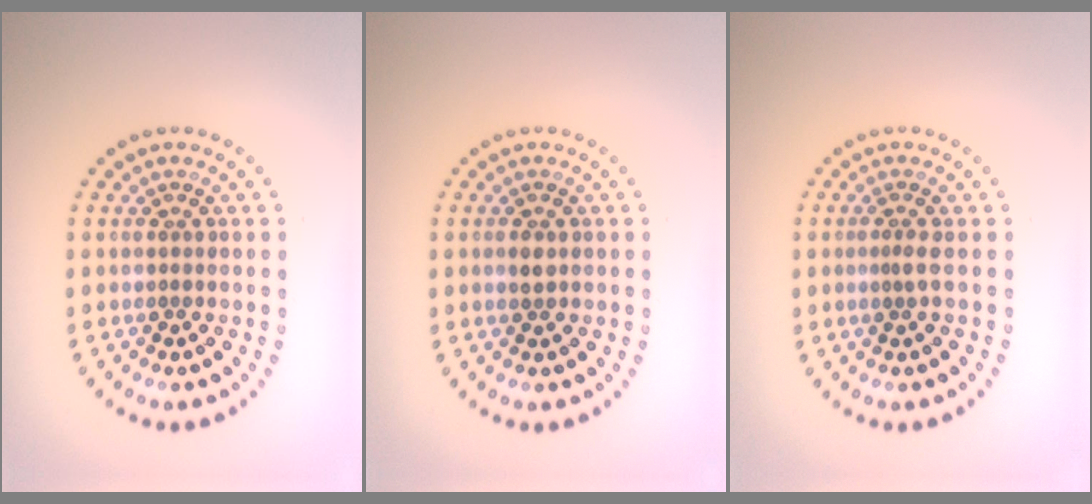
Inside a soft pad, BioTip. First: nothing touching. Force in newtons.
{"total": 0.8, "press": 0.8, "slide": 0.1}
{"total": 0.7, "press": 0.3, "slide": 0.6}